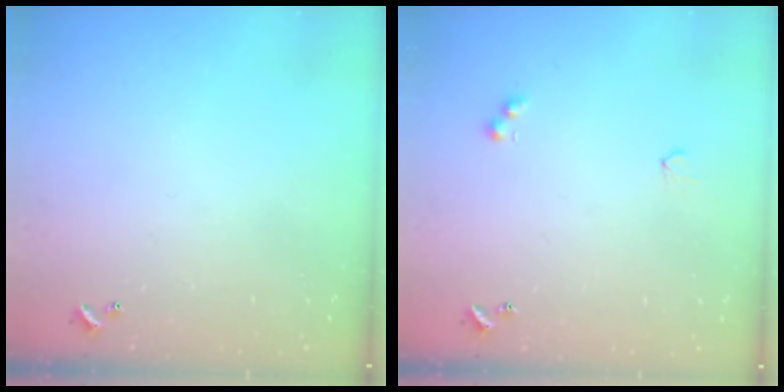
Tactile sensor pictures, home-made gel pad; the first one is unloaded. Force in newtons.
{"total": 4.4, "press": 4.4, "slide": 0.7}